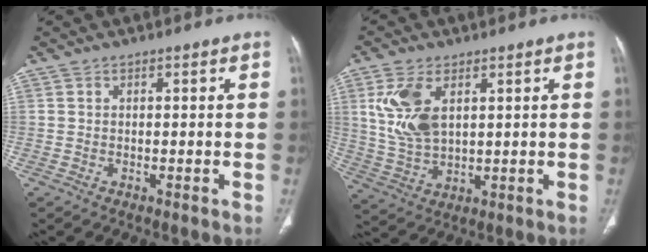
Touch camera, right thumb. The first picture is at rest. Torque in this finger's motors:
{"motor_torque": [0.15, 0.28, 0.79, 0.91, 0.15]}